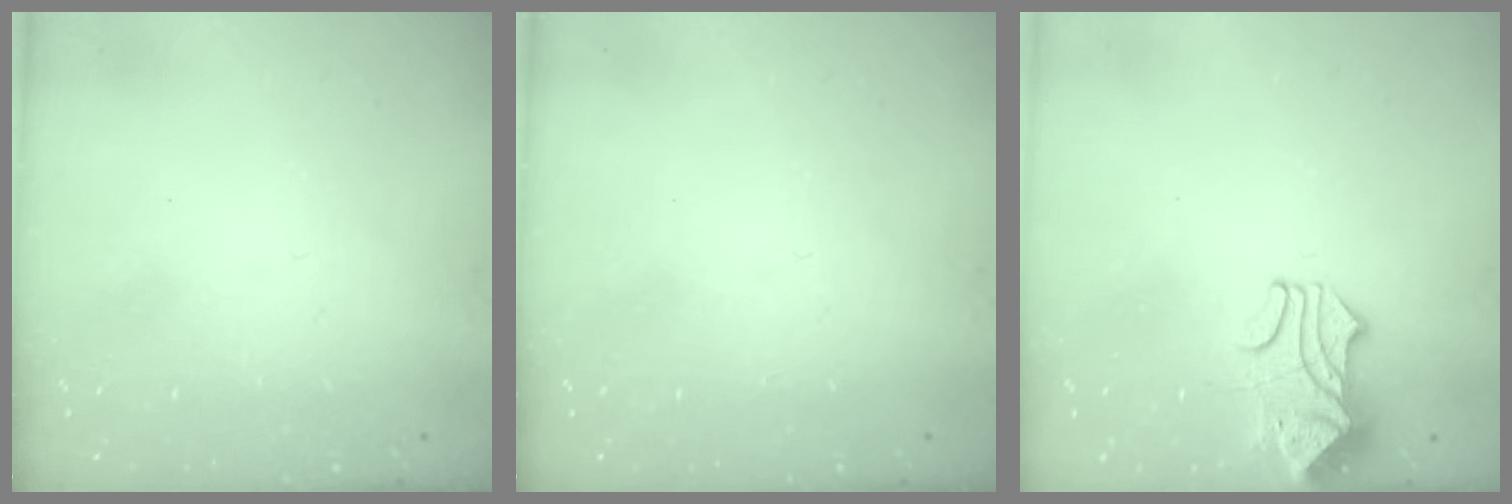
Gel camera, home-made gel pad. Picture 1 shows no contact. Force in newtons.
{"total": 0.0}
{"total": 1.7, "press": 1.3, "slide": 1.1}